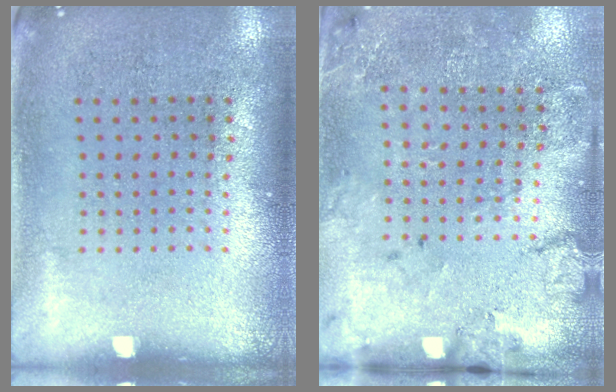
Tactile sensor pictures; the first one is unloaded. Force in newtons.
{"total": 1.8, "press": 1.5, "slide": 1.0}